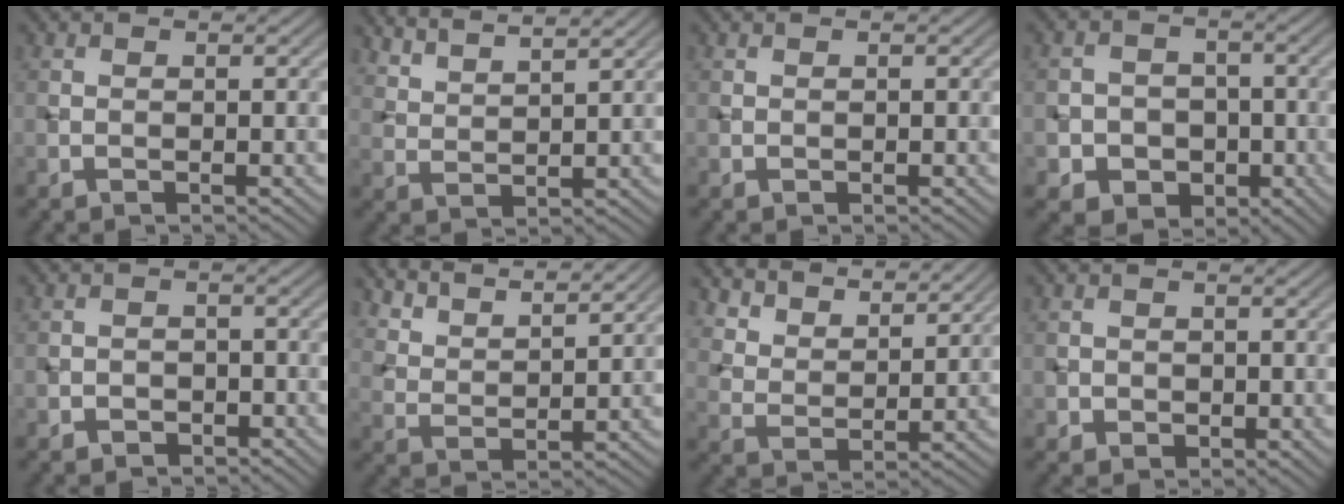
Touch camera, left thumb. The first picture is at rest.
{"total": 5.6, "force": [4.9, 1.0, 2.6], "torque": [-0.044, 0.004, 0.090]}
{"total": 0.0}
{"total": 6.2, "force": [-2.0, 5.6, 1.8], "torque": [-0.037, -0.001, -0.055]}
{"total": 1.9, "force": [-1.3, 1.4, 0.6], "torque": [-0.006, 0.003, -0.024]}
{"total": 8.0, "force": [6.9, 1.8, 3.5], "torque": [-0.077, -0.011, 0.139]}
{"total": 8.0, "force": [6.9, 2.6, 3.1], "torque": [-0.075, -0.023, 0.151]}
{"total": 1.9, "force": [-0.3, 1.7, 0.8], "torque": [-0.015, -0.010, -0.005]}